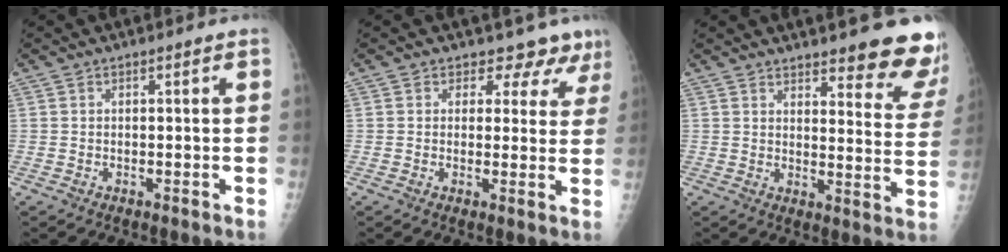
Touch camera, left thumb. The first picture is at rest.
{"total": 6.8, "force": [5.5, 4.0, 0.6], "torque": [0.035, -0.026, 0.046]}
{"total": 15.2, "force": [12.7, 3.4, 7.6], "torque": [-0.054, -0.090, 0.141]}